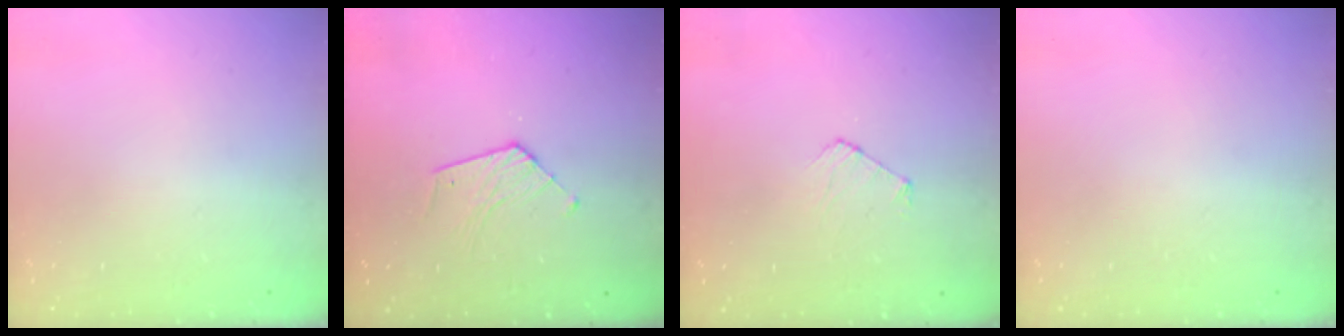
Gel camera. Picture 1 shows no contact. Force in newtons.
{"total": 6.4, "press": 6.4, "slide": 0.5}
{"total": 4.3, "press": 4.3, "slide": 0.4}
{"total": 0.0}